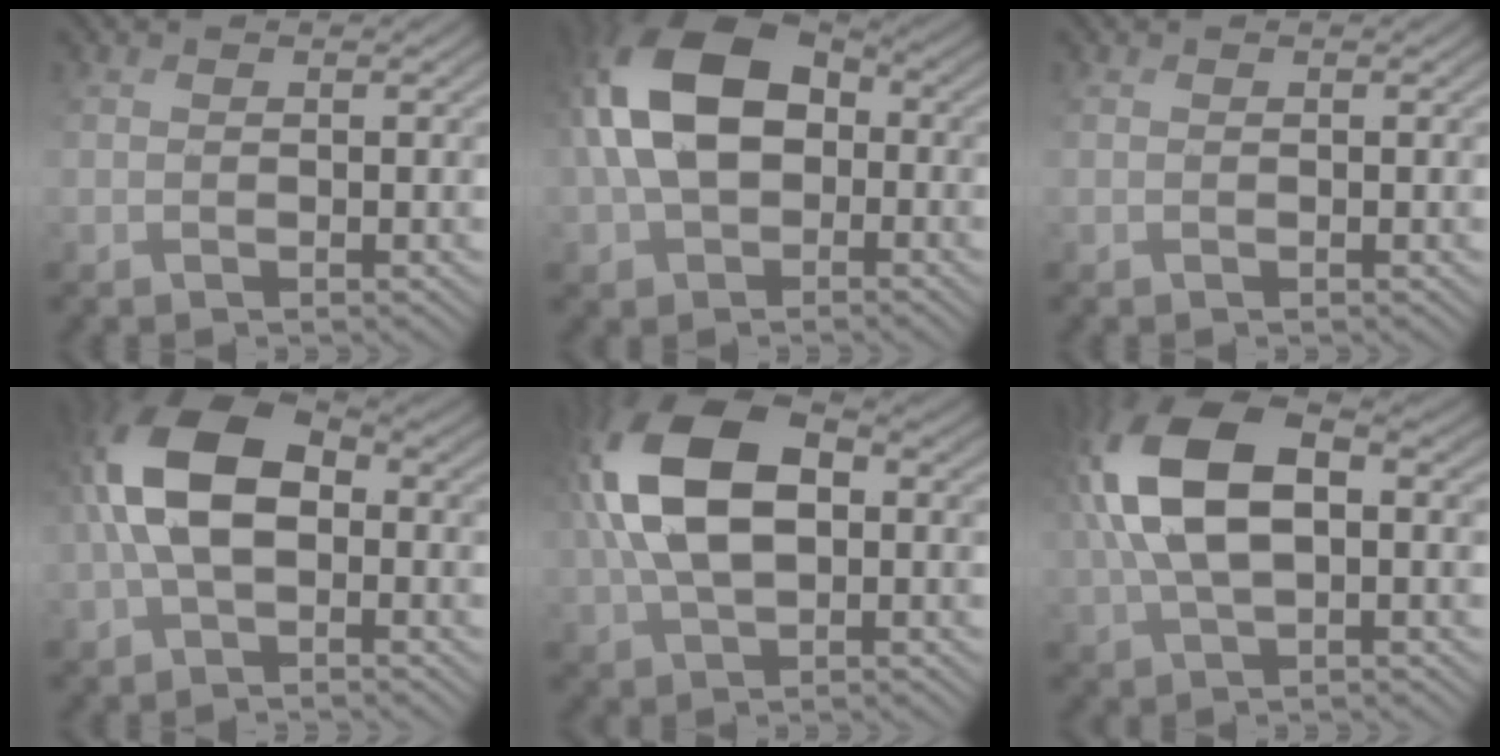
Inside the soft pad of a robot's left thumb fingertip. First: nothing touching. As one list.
[{"total": 12.9, "force": [-0.2, 8.5, 9.7], "torque": [-0.222, 0.007, -0.015]}, {"total": 0.0}, {"total": 9.7, "force": [-0.6, 5.4, 8.1], "torque": [-0.173, 0.019, -0.025]}, {"total": 13.1, "force": [1.4, 7.5, 10.6], "torque": [-0.243, 0.013, 0.022]}, {"total": 12.8, "force": [1.8, 6.9, 10.7], "torque": [-0.248, 0.013, 0.032]}]